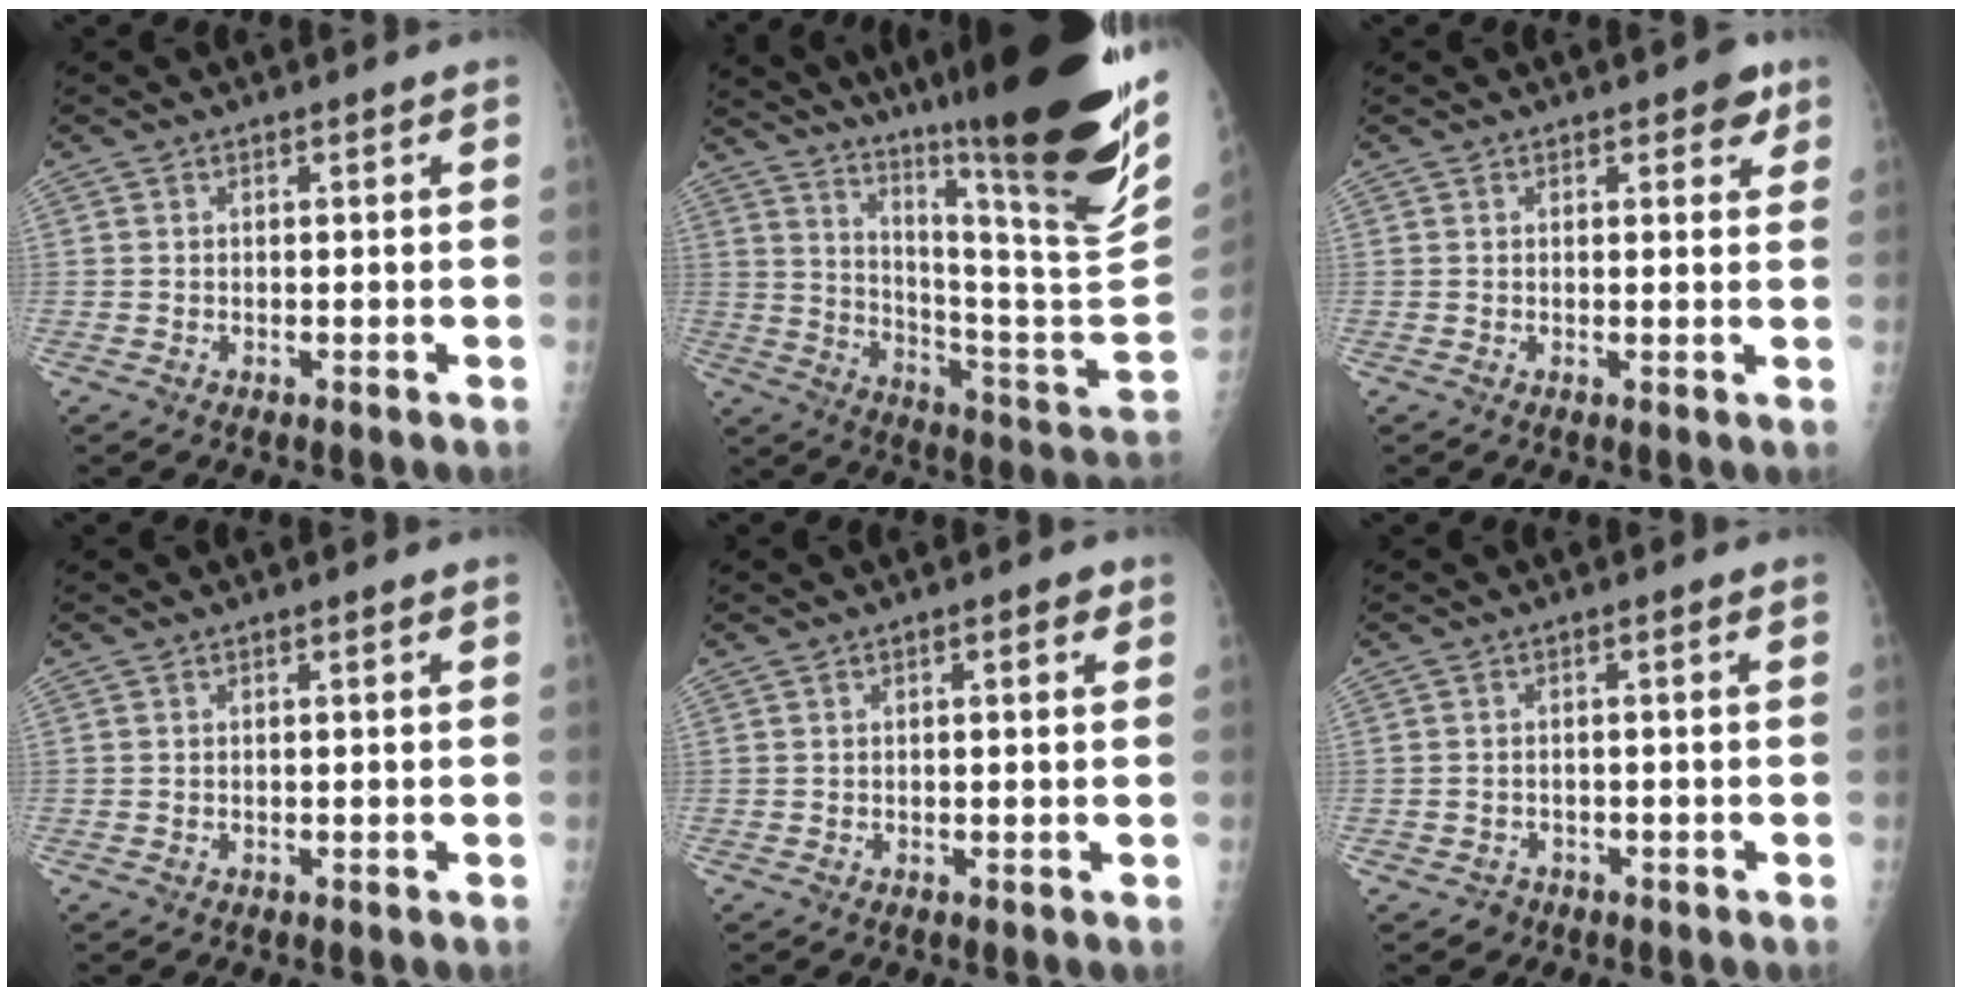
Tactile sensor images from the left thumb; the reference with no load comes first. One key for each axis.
{"total": 34.7, "fx": 23.1, "fy": 3.1, "fz": 25.7, "tx": -0.327, "ty": -0.119, "tz": 0.343}
{"total": 3.2, "fx": 1.8, "fy": 1.7, "fz": 2.0, "tx": -0.003, "ty": -0.004, "tz": 0.017}
{"total": 0.0}
{"total": 2.3, "fx": 0.8, "fy": 1.0, "fz": 1.9, "tx": -0.021, "ty": 0.002, "tz": 0.006}
{"total": 2.1, "fx": -1.2, "fy": 1.7, "fz": 0.1, "tx": 0.005, "ty": 0.010, "tz": -0.017}